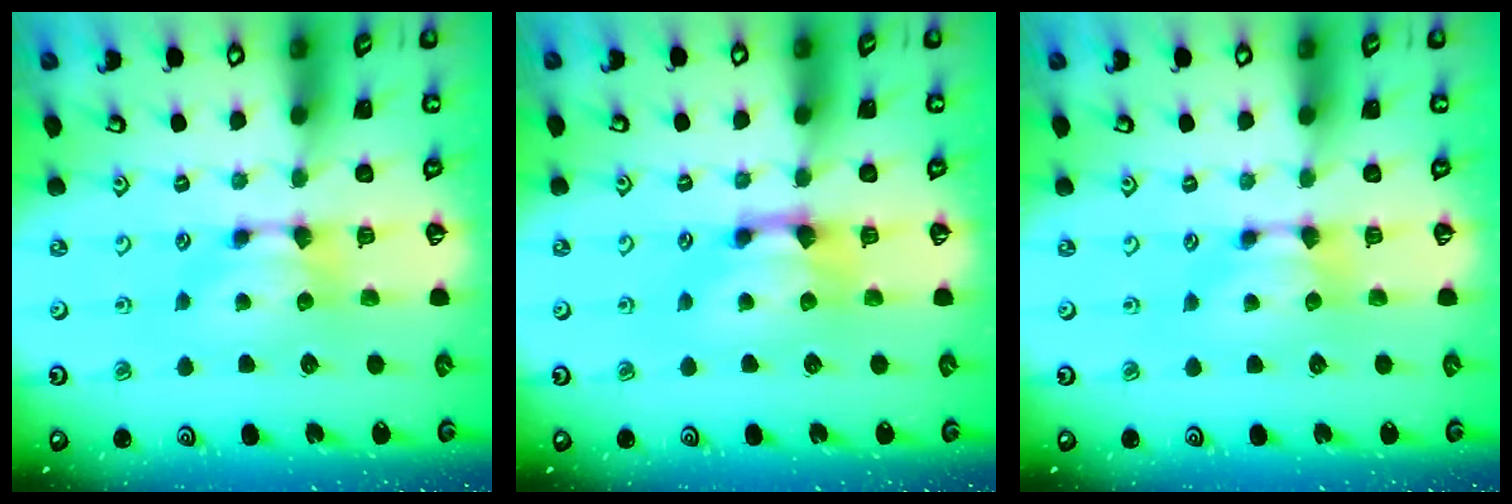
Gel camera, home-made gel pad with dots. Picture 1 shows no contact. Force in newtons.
{"total": 1.5, "press": 0.7, "slide": 1.4}
{"total": 0.6, "press": 0.2, "slide": 0.6}